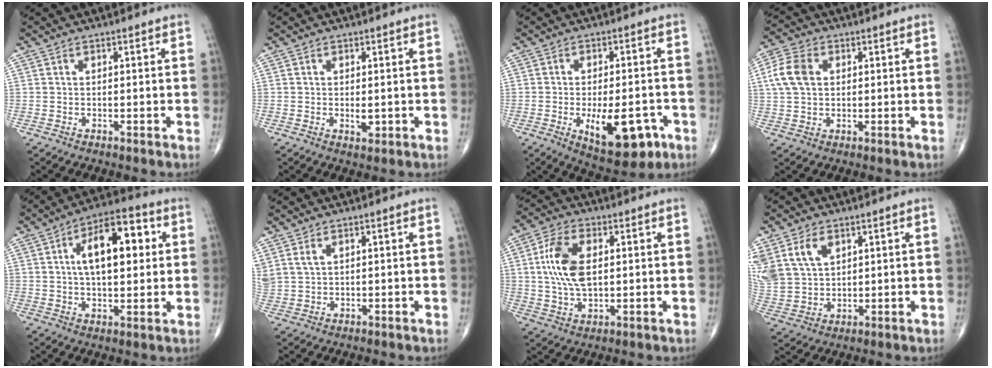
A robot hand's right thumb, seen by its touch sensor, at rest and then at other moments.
{"total": 1.6, "force": [-0.2, 0.7, 1.5], "torque": [-0.023, -0.006, -0.001]}
{"total": 12.5, "force": [-4.5, 5.6, 10.2], "torque": [-0.130, 0.007, -0.054]}
{"total": 7.4, "force": [1.5, 5.2, 5.1], "torque": [-0.106, 0.011, 0.026]}
{"total": 14.5, "force": [3.3, 7.0, 12.3], "torque": [-0.168, 0.012, 0.046]}
{"total": 3.2, "force": [1.9, 1.6, 2.0], "torque": [-0.049, 0.001, 0.051]}
{"total": 11.1, "force": [1.7, 6.1, 9.1], "torque": [-0.176, 0.001, 0.034]}
{"total": 12.7, "force": [5.8, 8.7, 7.3], "torque": [-0.161, -0.006, 0.129]}